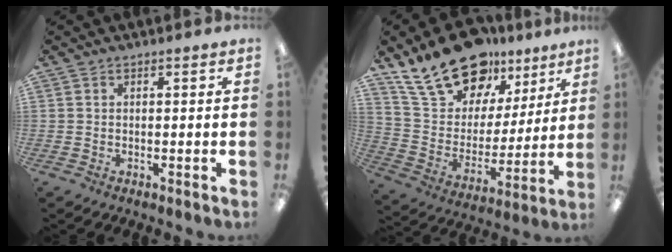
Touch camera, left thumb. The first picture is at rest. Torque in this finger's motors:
{"motor_torque": [1.39, 1.25, 1.43, -1.34, 0.29]}